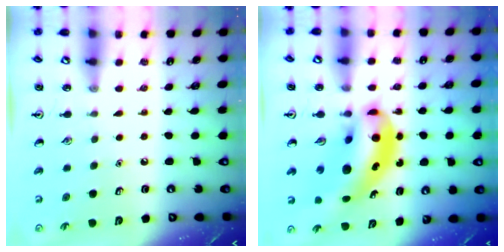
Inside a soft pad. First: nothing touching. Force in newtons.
{"total": 13.6, "press": 12.9, "slide": 4.2}